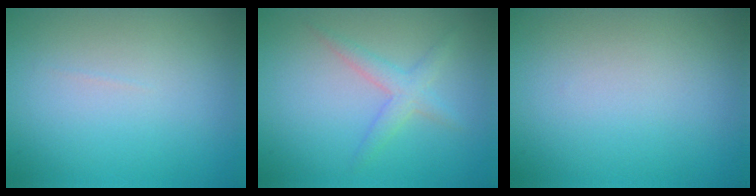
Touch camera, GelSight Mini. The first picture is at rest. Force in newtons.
{"total": 2.1, "press": 2.1, "slide": 0.1}
{"total": 0.0}